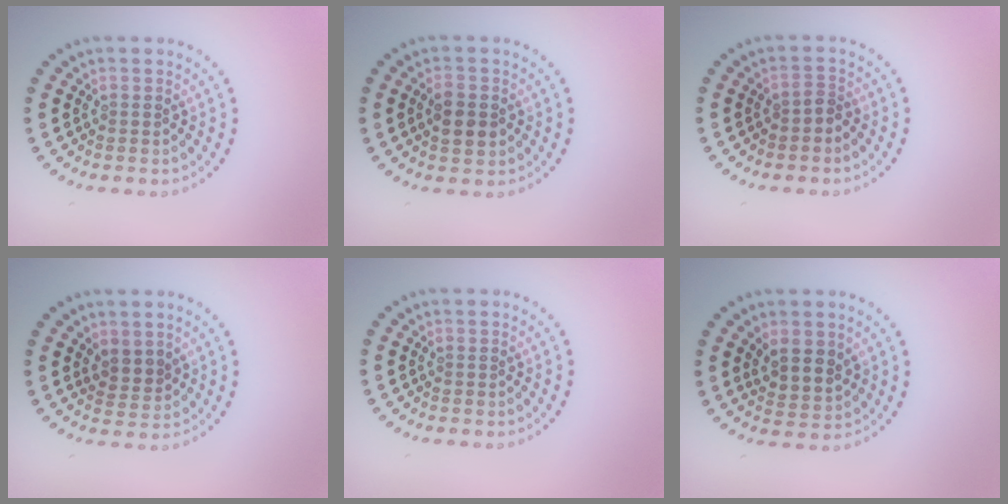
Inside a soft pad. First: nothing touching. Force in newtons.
{"total": 3.2, "press": 3.2, "slide": 0.3}
{"total": 1.1, "press": 0.8, "slide": 0.6}
{"total": 1.9, "press": 1.4, "slide": 1.3}
{"total": 0.0}
{"total": 3.0, "press": 2.7, "slide": 1.2}